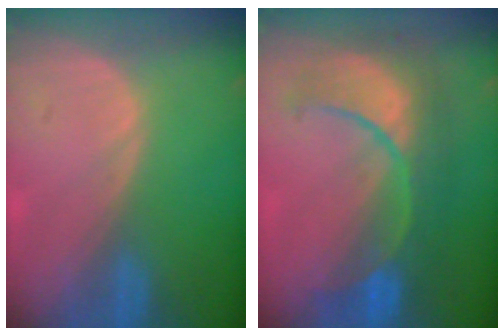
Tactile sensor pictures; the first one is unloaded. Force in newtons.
{"total": 9.6, "press": 9.6, "slide": 0.7}